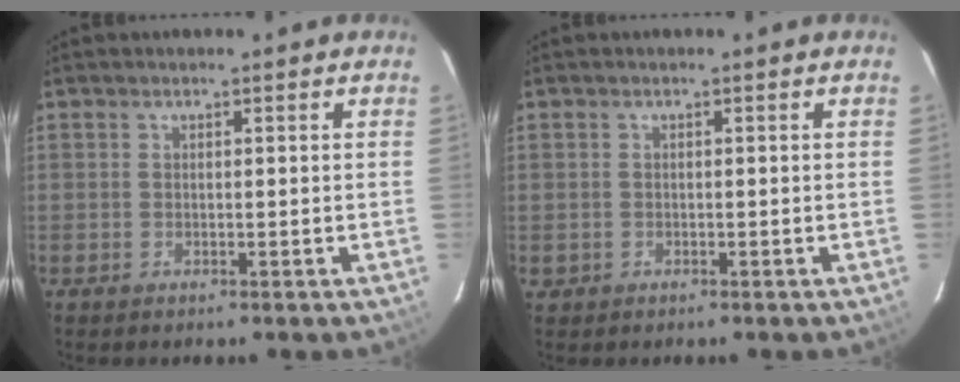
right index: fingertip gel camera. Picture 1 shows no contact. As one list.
[{"total": 1.2, "force": [-0.3, 1.1, 0.1], "torque": [-0.001, 0.001, -0.002]}]